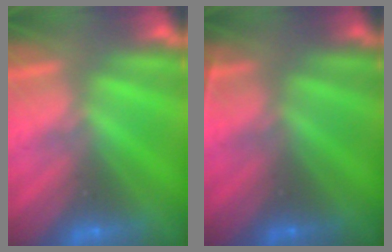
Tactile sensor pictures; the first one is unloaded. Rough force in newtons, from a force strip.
{"total": 2.3}